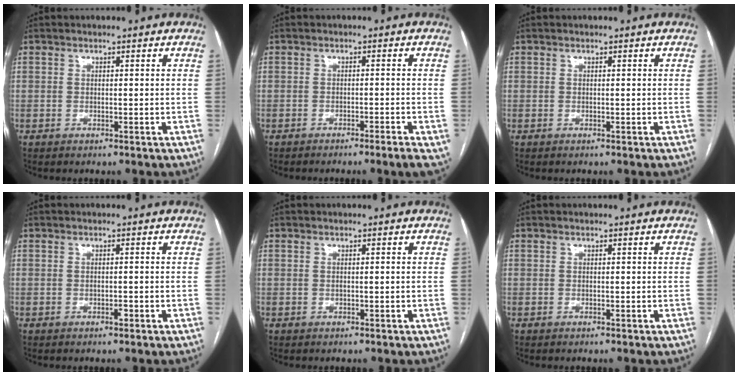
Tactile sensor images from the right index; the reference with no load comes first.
{"total": 4.6, "force": [-2.8, 0.4, 3.6], "torque": [-0.036, -0.006, -0.039]}
{"total": 0.0}
{"total": 0.9, "force": [-0.4, 0.2, 0.7], "torque": [-0.014, 0.000, -0.005]}
{"total": 0.7, "force": [0.0, 0.0, 0.7], "torque": [-0.014, 0.000, 0.003]}
{"total": 0.0}